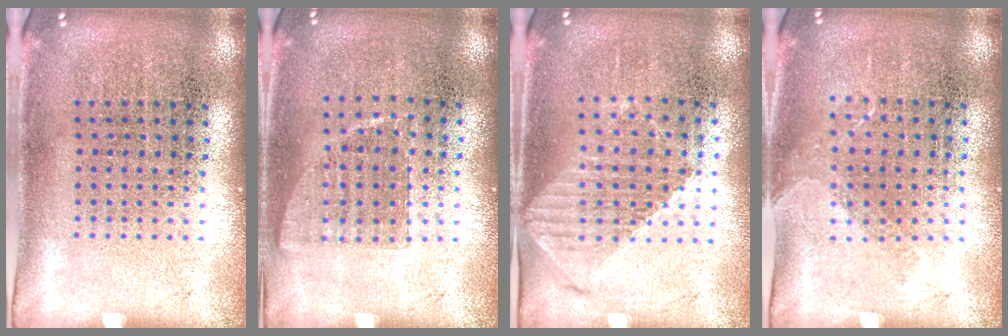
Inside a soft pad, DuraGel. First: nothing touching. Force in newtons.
{"total": 0.7, "press": 0.7, "slide": 0.2}
{"total": 1.2, "press": 1.1, "slide": 0.5}
{"total": 1.0, "press": 0.8, "slide": 0.6}